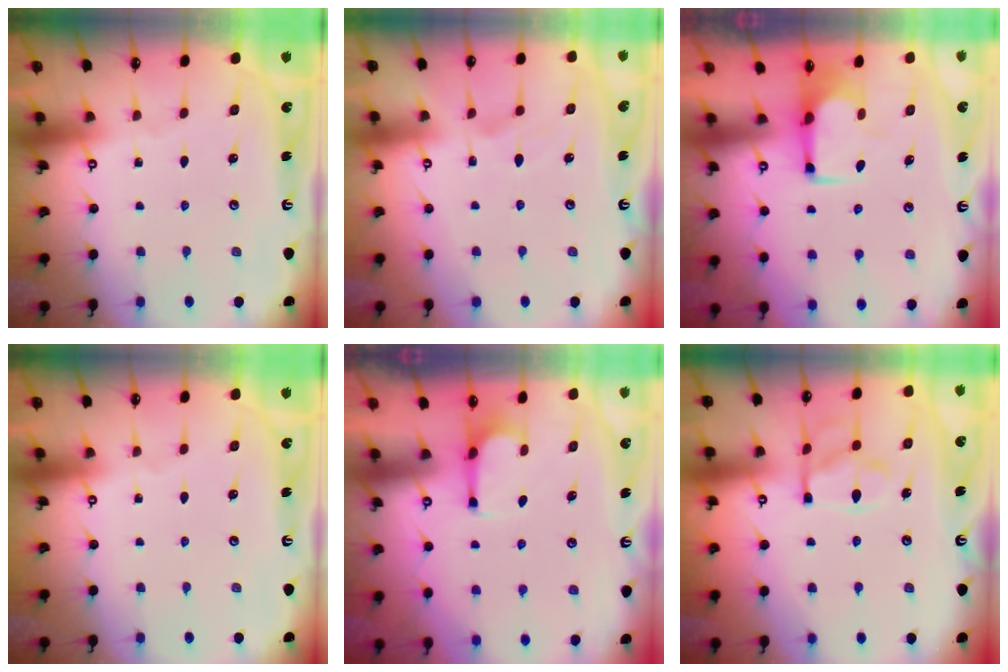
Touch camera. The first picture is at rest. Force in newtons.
{"total": 2.0, "press": 1.6, "slide": 1.2}
{"total": 1.9, "press": 1.7, "slide": 0.8}
{"total": 0.0}
{"total": 3.0, "press": 2.9, "slide": 0.6}
{"total": 11.7, "press": 11.6, "slide": 1.0}